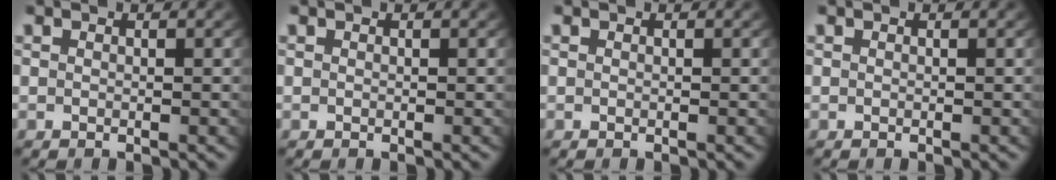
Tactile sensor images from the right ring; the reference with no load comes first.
{"total": 0.0}
{"total": 0.0}
{"total": 0.0}